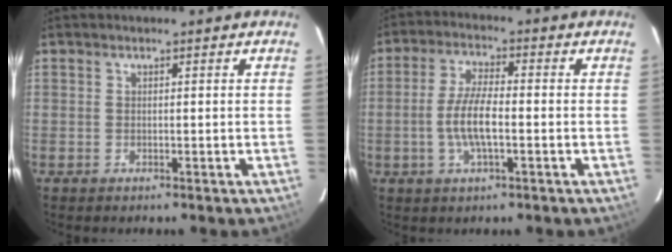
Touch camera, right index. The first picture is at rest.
{"total": 7.3, "force": [-1.5, 1.9, 6.9], "torque": [-0.138, 0.003, -0.030]}